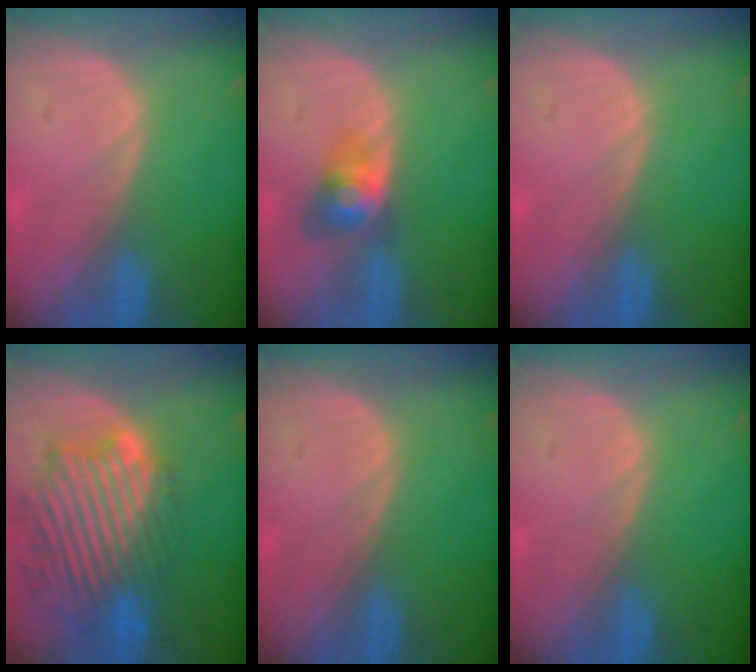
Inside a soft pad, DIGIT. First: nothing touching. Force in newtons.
{"total": 3.9, "press": 3.9, "slide": 0.2}
{"total": 0.0}
{"total": 13.1, "press": 11.6, "slide": 6.2}
{"total": 0.0}
{"total": 0.0}